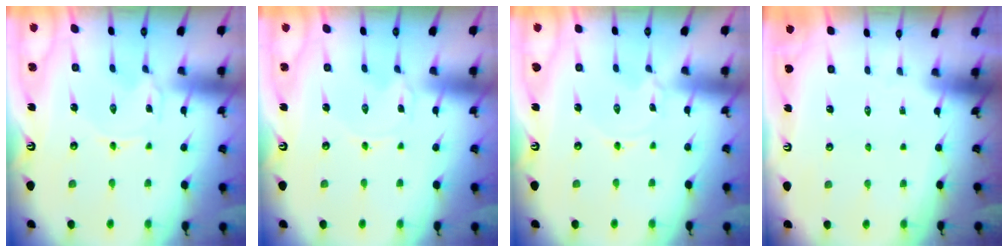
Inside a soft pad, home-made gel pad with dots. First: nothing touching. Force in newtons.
{"total": 0.0}
{"total": 0.0}
{"total": 0.0}